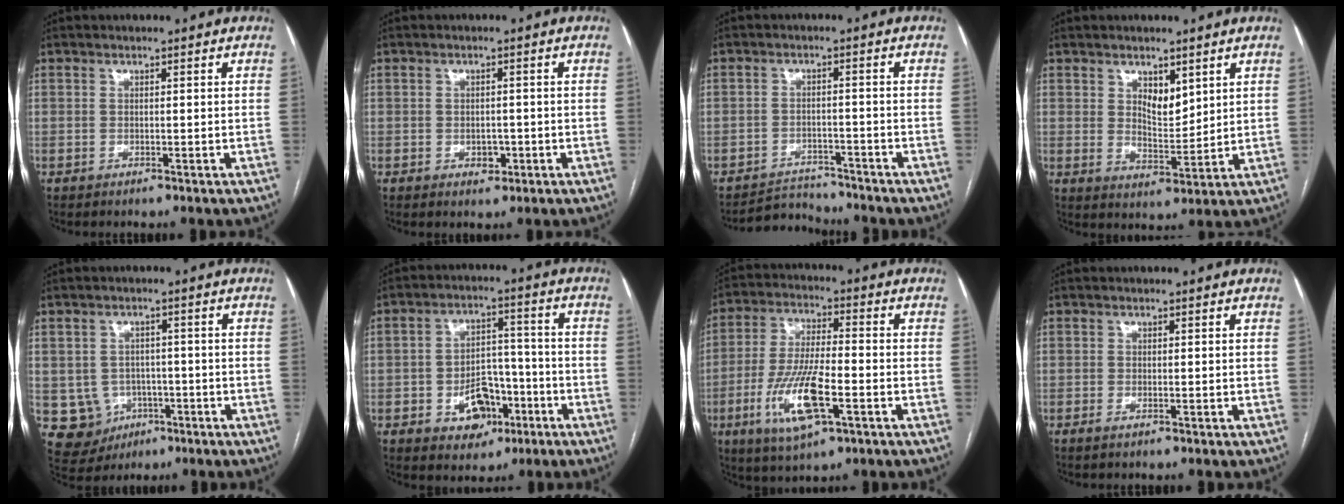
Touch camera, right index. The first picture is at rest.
{"total": 2.3, "force": [-0.7, 1.6, 1.4], "torque": [-0.019, 0.002, -0.004]}
{"total": 4.7, "force": [-4.5, 0.7, -1.0], "torque": [0.019, 0.000, -0.073]}
{"total": 5.0, "force": [2.6, 2.4, 3.5], "torque": [-0.059, -0.008, 0.051]}
{"total": 7.5, "force": [-1.8, 7.2, 1.4], "torque": [-0.032, 0.013, -0.010]}
{"total": 9.2, "force": [-3.7, 6.4, 5.5], "torque": [-0.085, 0.023, -0.050]}
{"total": 12.7, "force": [-4.6, 3.0, 11.4], "torque": [-0.235, -0.012, -0.080]}
{"total": 0.7, "force": [-0.5, 0.1, 0.5], "torque": [-0.009, -0.001, -0.008]}